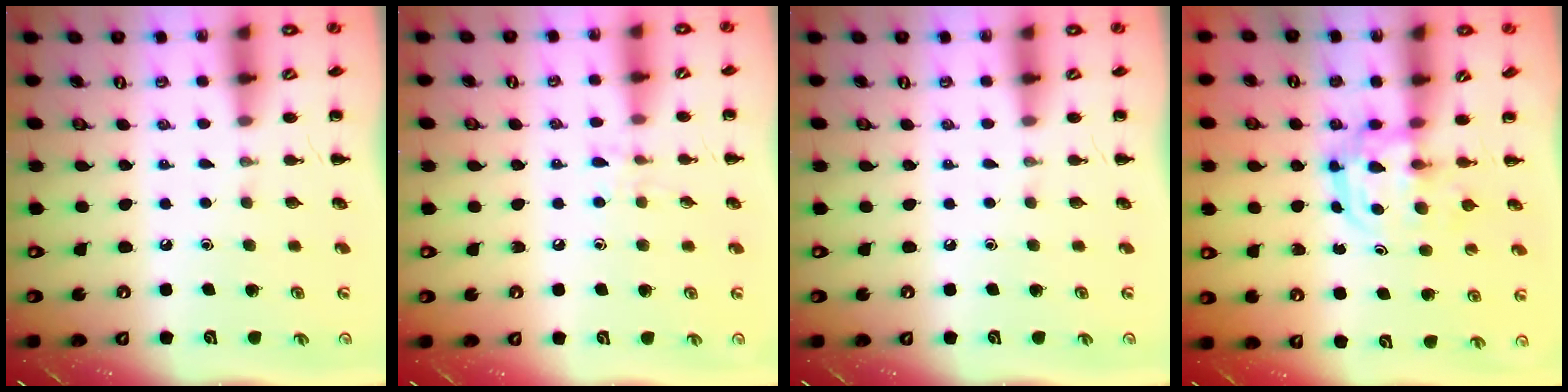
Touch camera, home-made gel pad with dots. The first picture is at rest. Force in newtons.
{"total": 6.6, "press": 6.4, "slide": 1.8}
{"total": 0.0}
{"total": 3.2, "press": 3.1, "slide": 0.4}